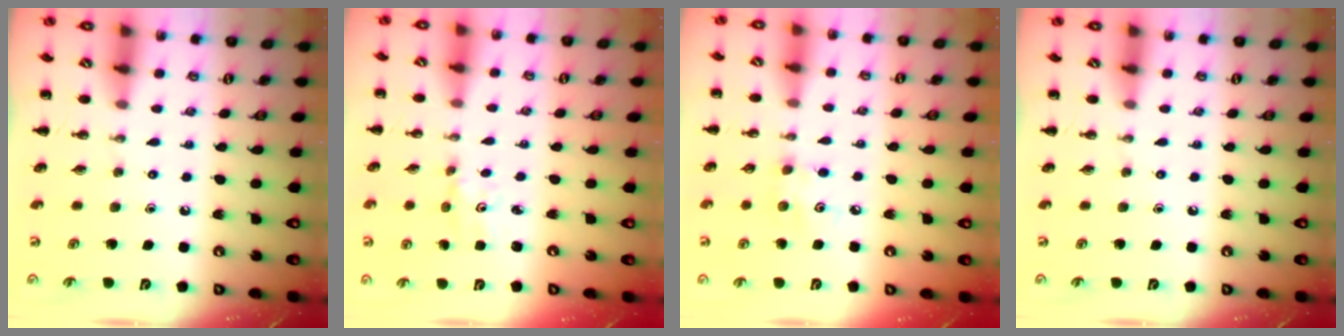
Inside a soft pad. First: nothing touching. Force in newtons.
{"total": 1.5, "press": 1.4, "slide": 0.5}
{"total": 3.8, "press": 3.8, "slide": 0.7}
{"total": 0.0}